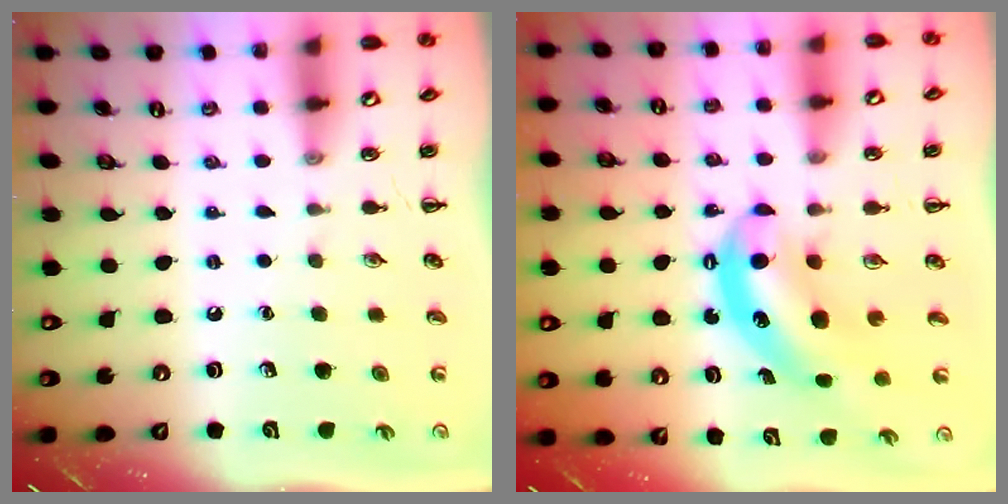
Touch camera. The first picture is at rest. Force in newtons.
{"total": 7.1, "press": 7.0, "slide": 1.2}